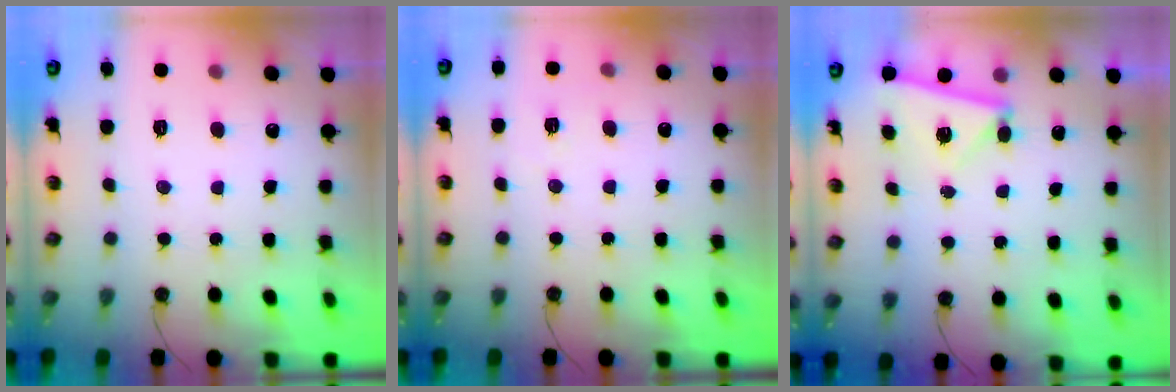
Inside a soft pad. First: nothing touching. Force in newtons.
{"total": 3.2, "press": 3.1, "slide": 0.8}
{"total": 4.1, "press": 4.0, "slide": 0.9}